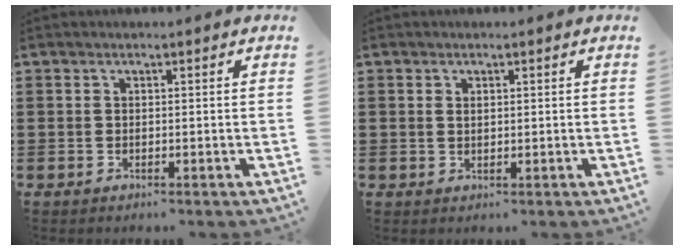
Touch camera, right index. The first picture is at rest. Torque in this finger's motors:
{"motor_torque": [-0.49, 0.57, 0.00, -0.01]}